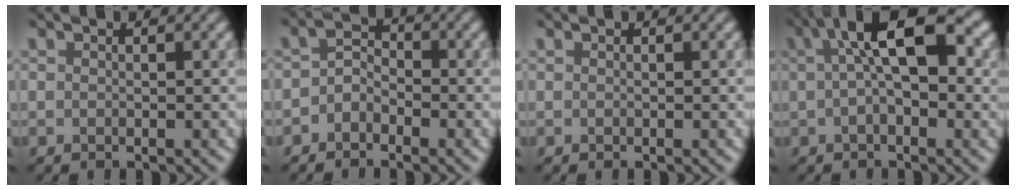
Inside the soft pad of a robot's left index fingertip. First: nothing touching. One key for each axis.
{"total": 2.1, "fx": -1.2, "fy": 1.4, "fz": 1.0, "tx": -0.021, "ty": 0.013, "tz": -0.027}
{"total": 0.0}
{"total": 8.8, "fx": 2.4, "fy": 4.0, "fz": 7.5, "tx": -0.112, "ty": 0.026, "tz": 0.027}